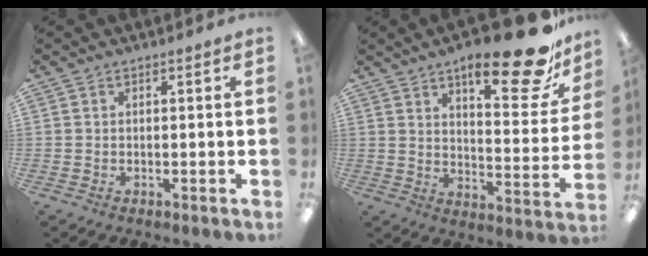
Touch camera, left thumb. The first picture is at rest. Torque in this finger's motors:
{"motor_torque": [0.25, 0.27, 1.47, -1.29, 0.19]}